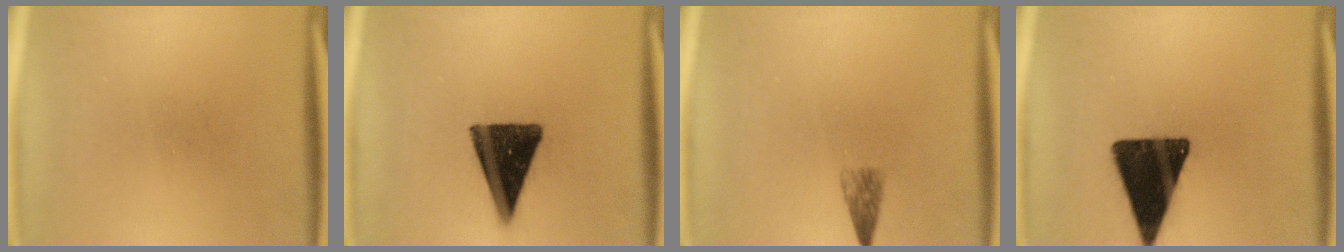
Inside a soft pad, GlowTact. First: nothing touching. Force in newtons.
{"total": 14.3}
{"total": 2.0}
{"total": 16.9}